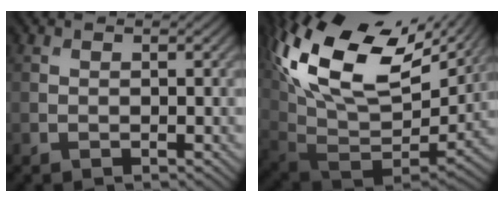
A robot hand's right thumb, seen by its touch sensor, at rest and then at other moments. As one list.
[{"total": 20.6, "force": [10.3, 10.8, 14.2], "torque": [-0.291, 0.032, 0.190]}]